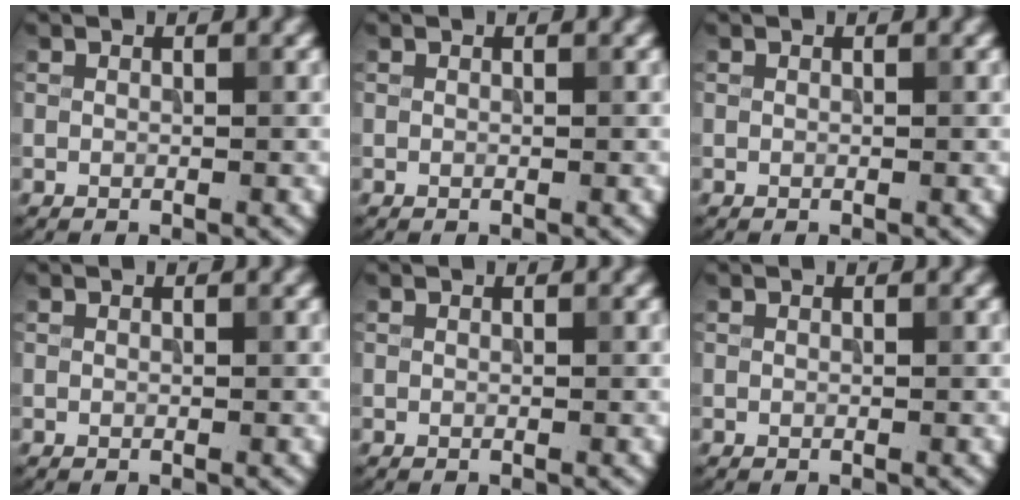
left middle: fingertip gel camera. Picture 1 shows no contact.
{"total": 0.0}
{"total": 0.0}
{"total": 0.0}
{"total": 0.0}
{"total": 0.0}